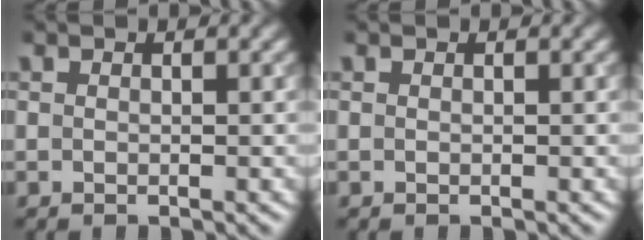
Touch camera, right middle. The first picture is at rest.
{"total": 0.0}